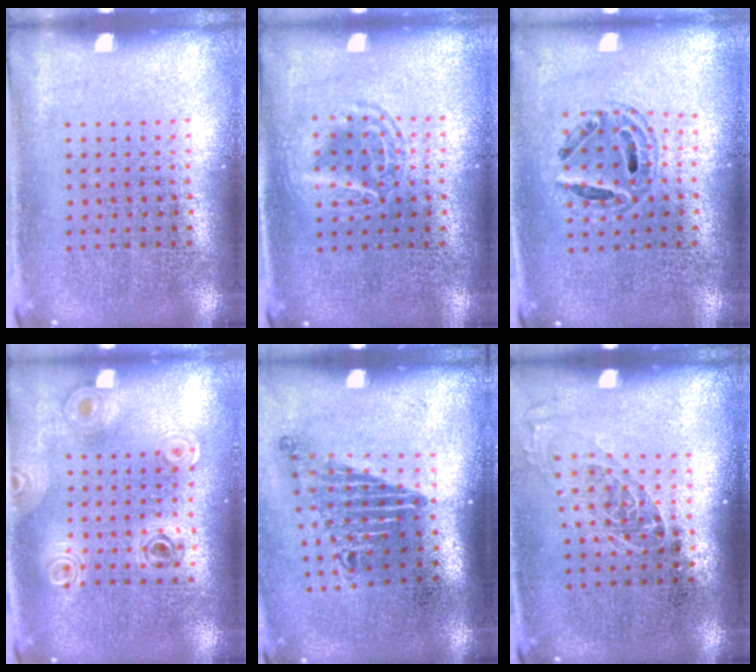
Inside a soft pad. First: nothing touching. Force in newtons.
{"total": 1.2, "press": 1.2, "slide": 0.1}
{"total": 0.7, "press": 0.7, "slide": 0.1}
{"total": 0.9, "press": 0.9, "slide": 0.1}
{"total": 1.7, "press": 1.2, "slide": 1.2}
{"total": 1.1, "press": 0.9, "slide": 0.6}